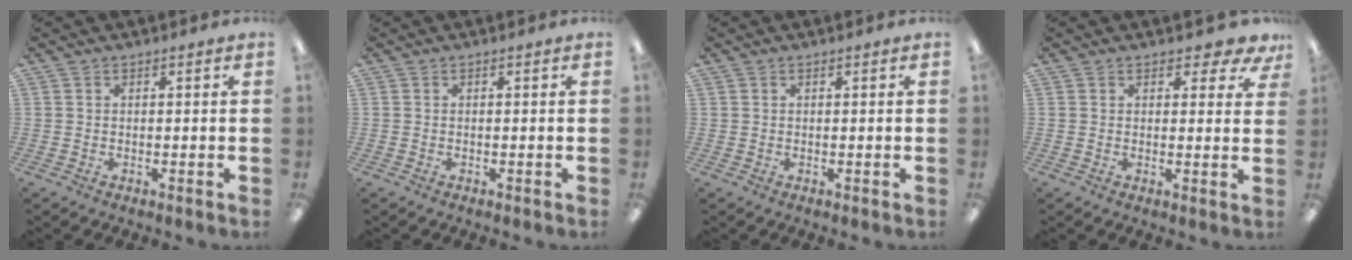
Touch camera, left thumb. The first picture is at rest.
{"total": 0.0}
{"total": 0.0}
{"total": 3.5, "force": [2.6, 1.8, 1.6], "torque": [-0.012, -0.011, 0.043]}